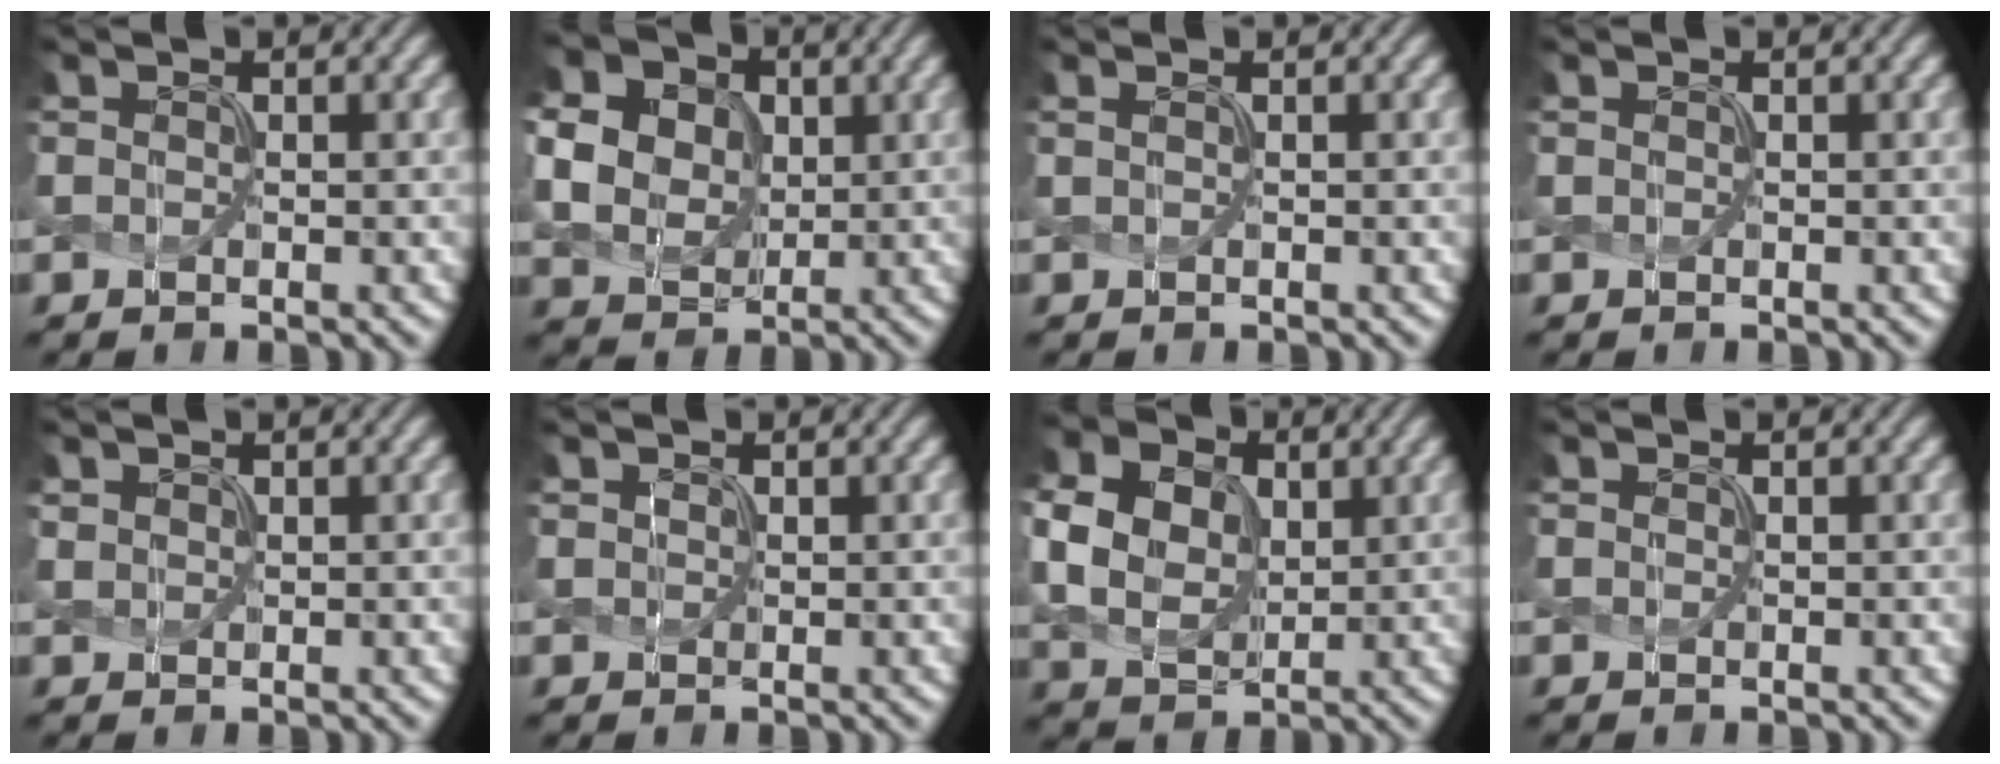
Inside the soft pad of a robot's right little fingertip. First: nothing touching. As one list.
[{"total": 9.0, "force": [2.6, 7.6, 4.2], "torque": [-0.120, 0.036, 0.059]}, {"total": 1.3, "force": [0.5, 0.7, 0.9], "torque": [-0.001, 0.004, -0.011]}, {"total": 0.0}, {"total": 0.8, "force": [0.2, 0.3, -0.7], "torque": [0.007, 0.004, 0.016]}, {"total": 1.0, "force": [0.0, 0.1, -0.9], "torque": [0.017, 0.000, 0.011]}, {"total": 6.8, "force": [1.3, 5.4, 3.9], "torque": [-0.122, 0.014, 0.037]}, {"total": 0.9, "force": [-0.3, -0.3, -0.8], "torque": [0.012, 0.004, 0.002]}]